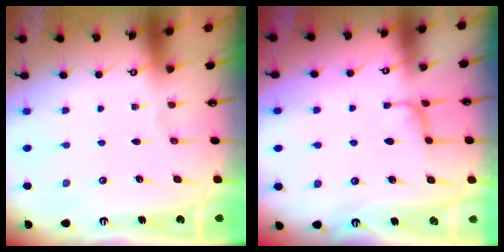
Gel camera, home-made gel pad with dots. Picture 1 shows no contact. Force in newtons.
{"total": 0.9, "press": 0.4, "slide": 0.8}